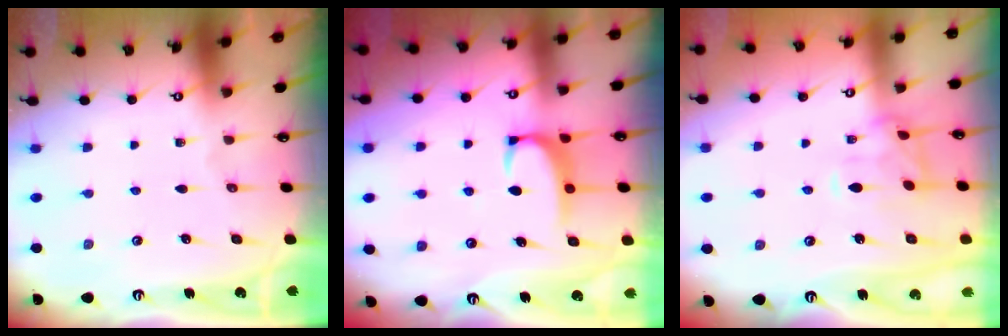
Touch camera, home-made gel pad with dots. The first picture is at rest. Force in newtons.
{"total": 2.3, "press": 2.2, "slide": 0.6}
{"total": 1.3, "press": 1.2, "slide": 0.4}